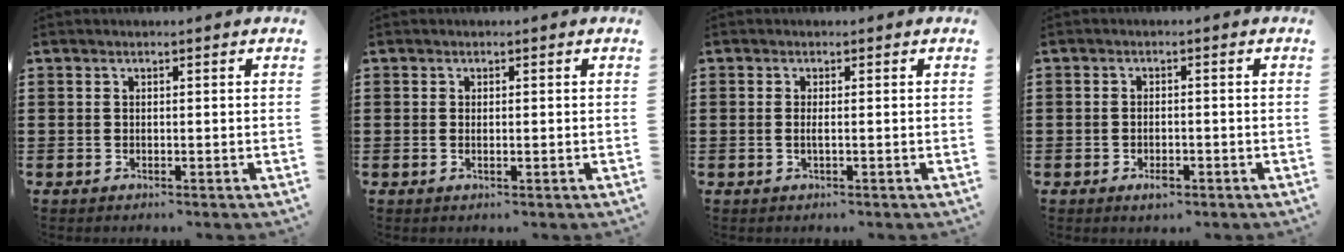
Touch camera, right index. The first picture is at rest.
{"total": 0.6, "force": [0.0, 0.2, 0.5], "torque": [-0.011, 0.000, 0.001]}
{"total": 1.2, "force": [-0.1, -0.1, 1.1], "torque": [-0.022, -0.005, -0.002]}
{"total": 1.8, "force": [-1.0, 0.7, 1.3], "torque": [-0.027, -0.004, -0.017]}